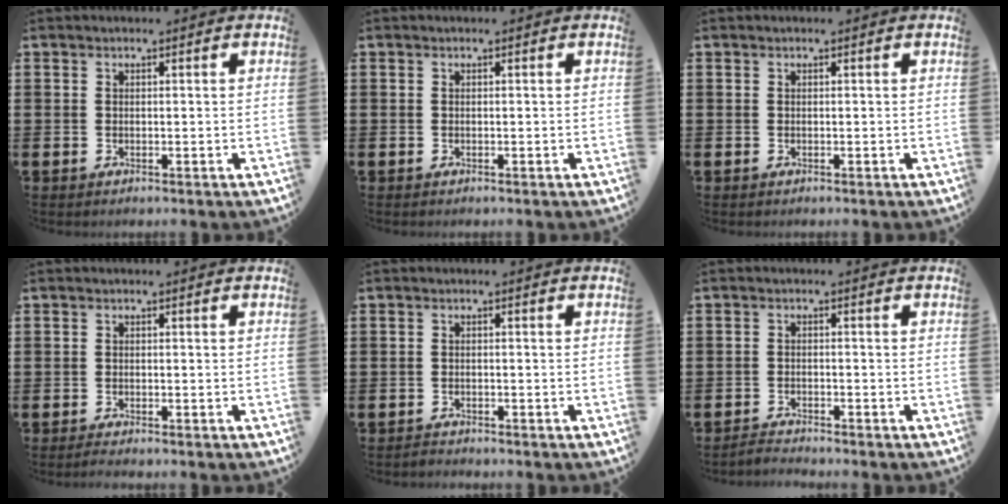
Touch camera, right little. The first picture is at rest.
{"total": 0.0}
{"total": 0.0}
{"total": 0.8, "force": [-0.6, 0.0, 0.5], "torque": [-0.009, -0.002, -0.011]}
{"total": 0.8, "force": [-0.8, 0.1, 0.0], "torque": [-0.003, 0.001, -0.018]}
{"total": 1.6, "force": [-1.6, -0.1, 0.0], "torque": [-0.003, 0.004, -0.032]}